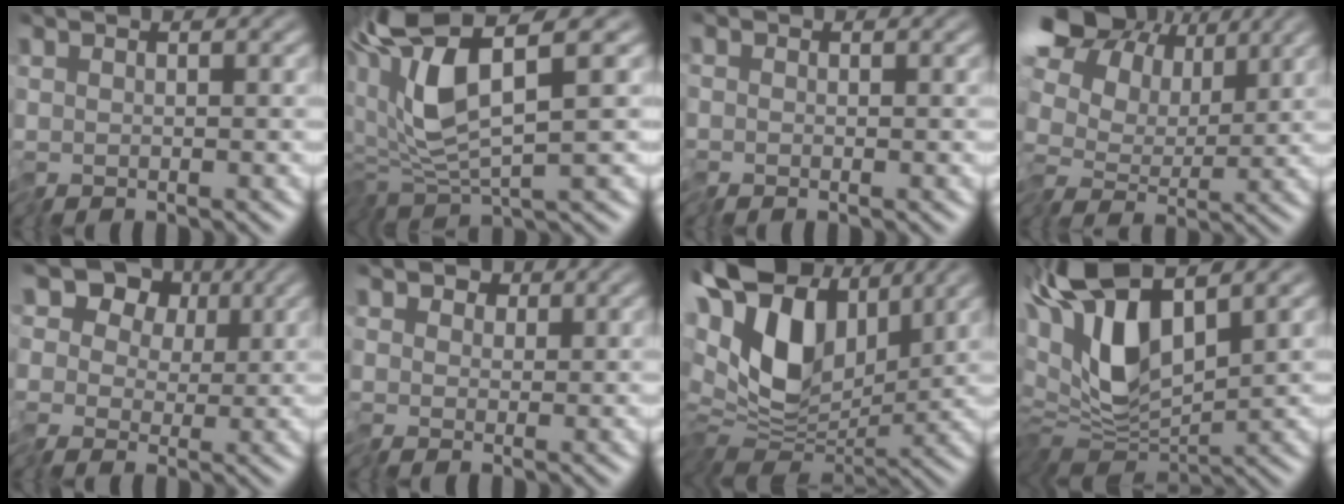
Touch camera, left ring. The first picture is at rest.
{"total": 7.8, "force": [1.0, 1.9, 7.5], "torque": [-0.157, 0.007, 0.011]}
{"total": 0.5, "force": [-0.4, 0.1, -0.3], "torque": [0.007, 0.001, -0.010]}
{"total": 12.0, "force": [2.9, 9.0, 7.3], "torque": [-0.153, 0.019, 0.041]}
{"total": 8.9, "force": [3.0, 7.3, 4.1], "torque": [-0.073, 0.038, 0.011]}
{"total": 2.0, "force": [0.2, 1.8, 0.8], "torque": [-0.015, 0.005, -0.005]}
{"total": 11.7, "force": [2.7, 6.6, 9.3], "torque": [-0.181, 0.007, 0.037]}
{"total": 11.8, "force": [3.1, 6.0, 9.6], "torque": [-0.214, -0.006, 0.054]}